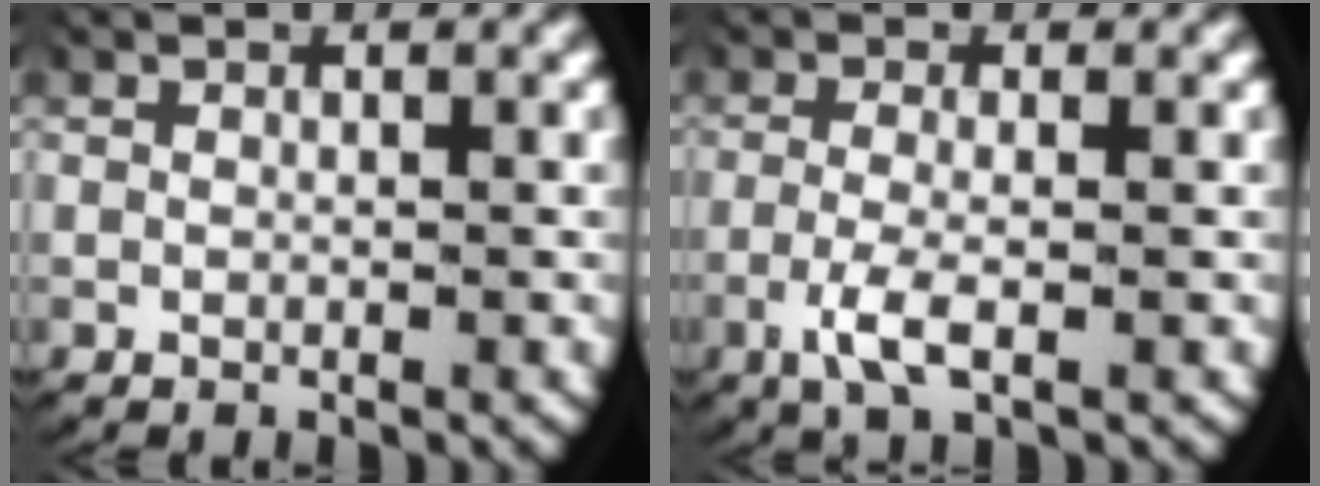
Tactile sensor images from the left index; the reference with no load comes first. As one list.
[{"total": 3.1, "force": [-1.2, 0.8, 2.7], "torque": [-0.071, -0.013, -0.016]}]